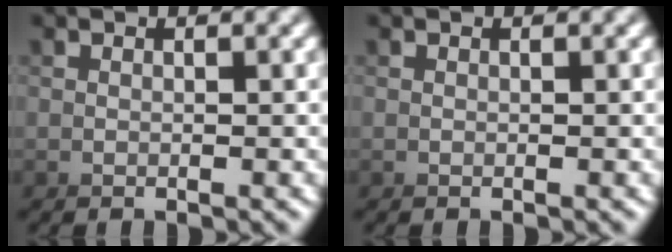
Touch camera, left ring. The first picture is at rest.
{"total": 0.0}